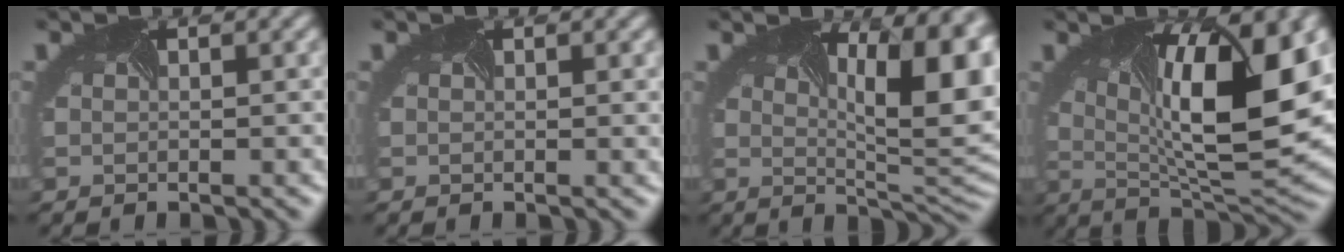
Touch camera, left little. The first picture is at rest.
{"total": 0.9, "force": [0.4, 0.3, 0.7], "torque": [-0.005, 0.001, 0.003]}
{"total": 12.3, "force": [2.8, 4.9, 10.9], "torque": [-0.109, 0.011, 0.033]}
{"total": 13.4, "force": [1.9, 4.6, 12.4], "torque": [-0.167, -0.010, 0.029]}